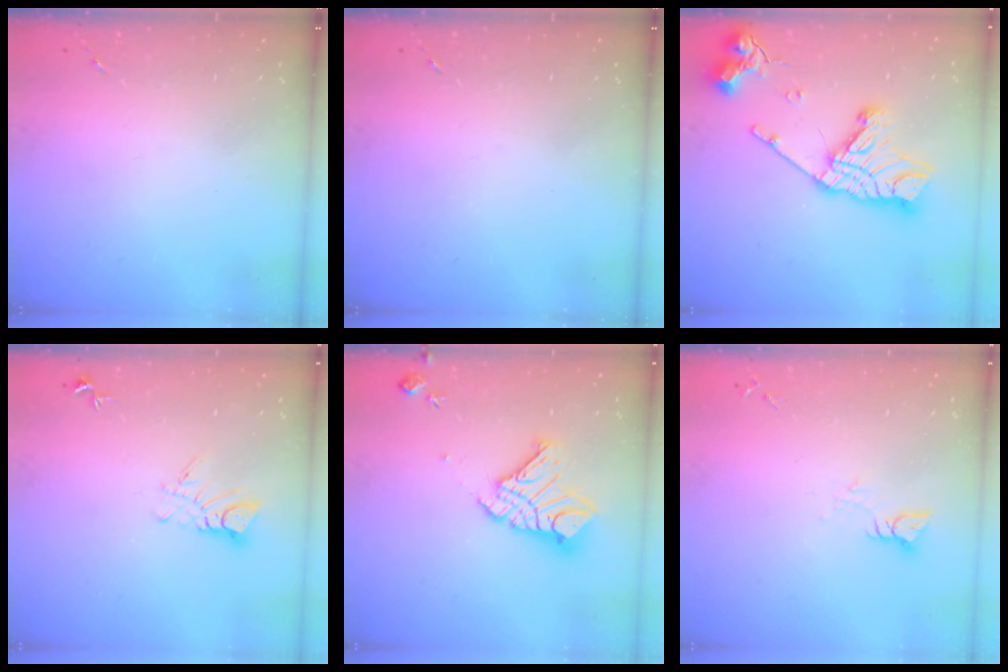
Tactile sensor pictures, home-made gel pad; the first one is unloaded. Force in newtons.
{"total": 0.0}
{"total": 20.7, "press": 20.6, "slide": 1.9}
{"total": 5.0, "press": 5.0, "slide": 0.3}
{"total": 15.2, "press": 15.1, "slide": 1.6}
{"total": 3.8, "press": 3.8, "slide": 0.4}